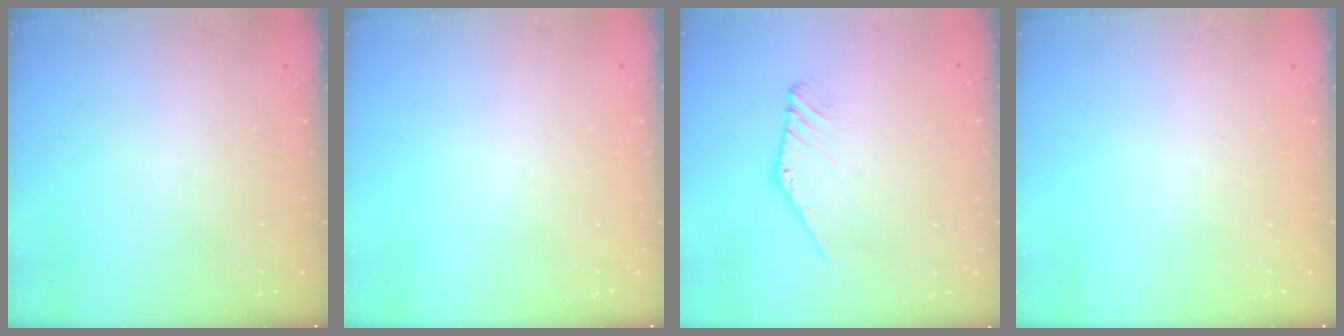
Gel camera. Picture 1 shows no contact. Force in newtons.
{"total": 0.0}
{"total": 2.0, "press": 2.0, "slide": 0.0}
{"total": 0.0}